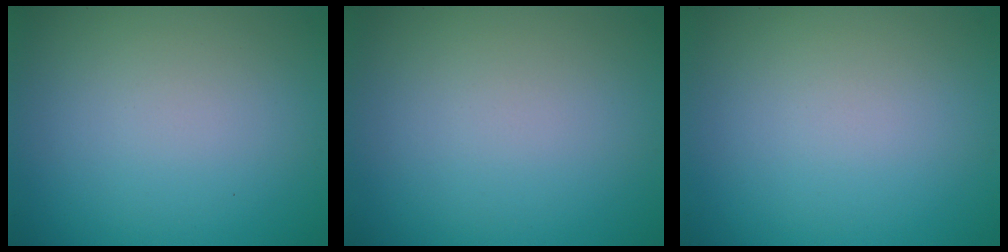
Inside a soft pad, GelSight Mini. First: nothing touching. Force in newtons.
{"total": 0.0}
{"total": 0.0}